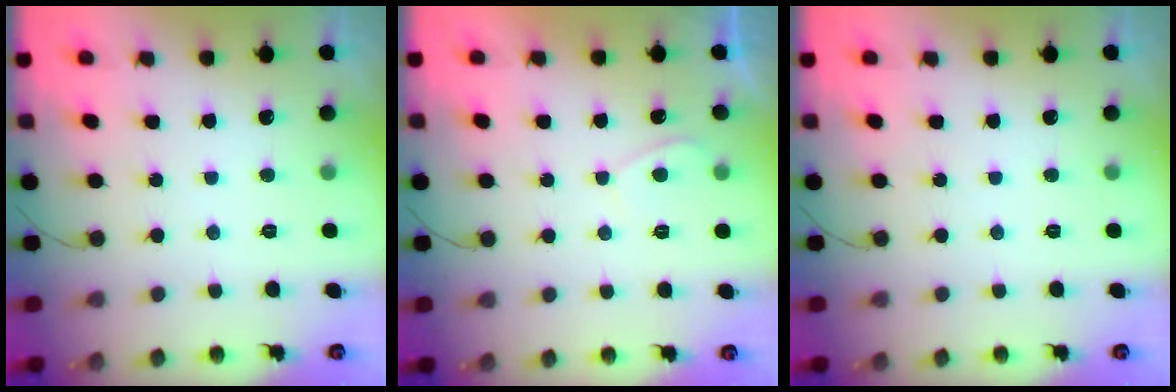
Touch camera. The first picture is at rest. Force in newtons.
{"total": 0.7, "press": 0.5, "slide": 0.4}
{"total": 0.0}